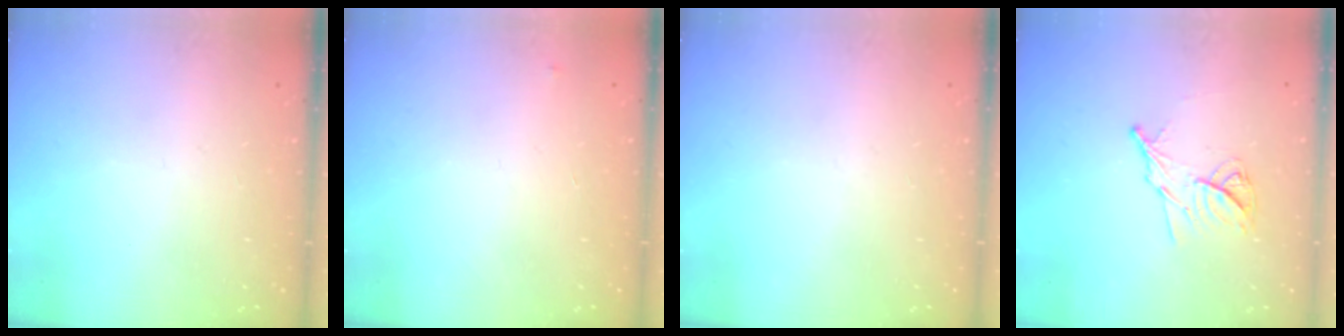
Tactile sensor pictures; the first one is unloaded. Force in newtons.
{"total": 2.5, "press": 2.5, "slide": 0.4}
{"total": 0.0}
{"total": 10.0, "press": 10.0, "slide": 0.1}